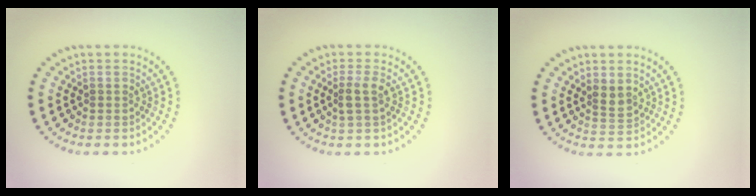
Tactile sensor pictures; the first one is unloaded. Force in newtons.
{"total": 1.8, "press": 1.5, "slide": 1.1}
{"total": 1.7, "press": 1.5, "slide": 0.8}